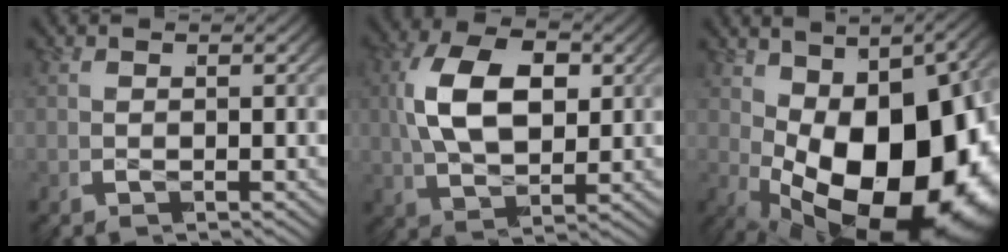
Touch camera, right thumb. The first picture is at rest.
{"total": 10.4, "force": [0.3, 7.1, 7.6], "torque": [-0.178, -0.022, 0.010]}
{"total": 22.3, "force": [-3.7, 13.6, 17.3], "torque": [-0.301, -0.069, -0.017]}